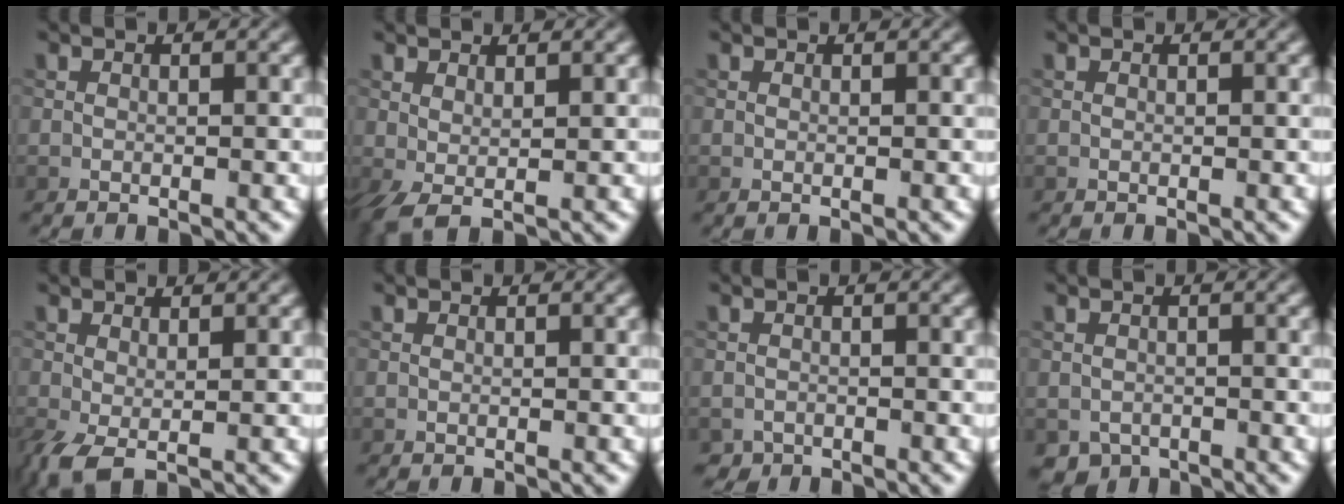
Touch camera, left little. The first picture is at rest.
{"total": 2.1, "force": [0.5, 0.7, 1.9], "torque": [-0.049, 0.002, 0.007]}
{"total": 0.0}
{"total": 0.0}
{"total": 2.4, "force": [-0.5, 0.9, 2.1], "torque": [-0.056, -0.005, -0.011]}
{"total": 0.0}
{"total": 0.9, "force": [-0.8, 0.5, -0.1], "torque": [0.006, -0.002, -0.015]}
{"total": 1.7, "force": [-1.1, 1.2, 0.5], "torque": [-0.008, -0.007, -0.022]}